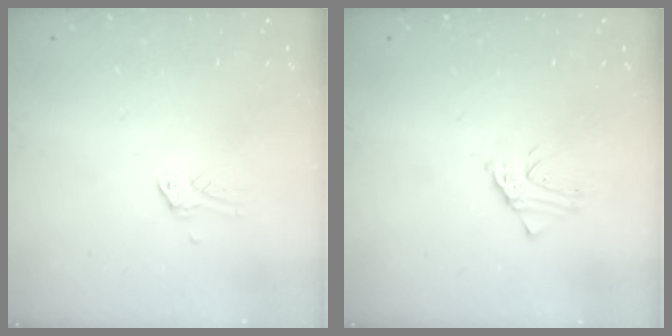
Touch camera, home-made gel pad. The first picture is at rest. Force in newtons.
{"total": 2.2, "press": 2.2, "slide": 0.2}